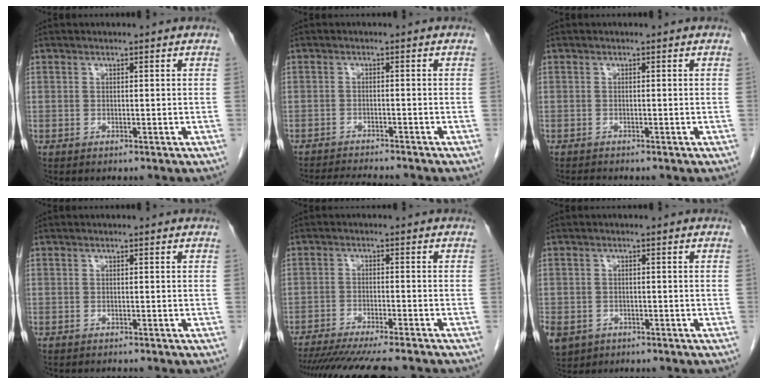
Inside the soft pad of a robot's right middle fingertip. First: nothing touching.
{"total": 7.3, "force": [-6.9, 0.3, 2.4], "torque": [-0.037, -0.014, -0.108]}
{"total": 1.1, "force": [-1.1, -0.2, 0.2], "torque": [-0.008, -0.005, -0.019]}
{"total": 1.1, "force": [-1.0, -0.1, 0.2], "torque": [-0.004, -0.001, -0.014]}
{"total": 16.1, "force": [-14.2, 0.8, 7.5], "torque": [-0.118, -0.037, -0.204]}
{"total": 10.9, "force": [-5.0, 8.8, 4.1], "torque": [-0.127, -0.009, -0.067]}